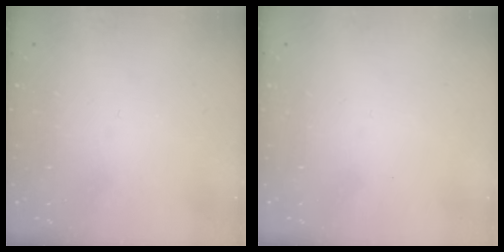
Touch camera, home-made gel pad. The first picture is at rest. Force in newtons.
{"total": 1.7, "press": 1.6, "slide": 0.1}